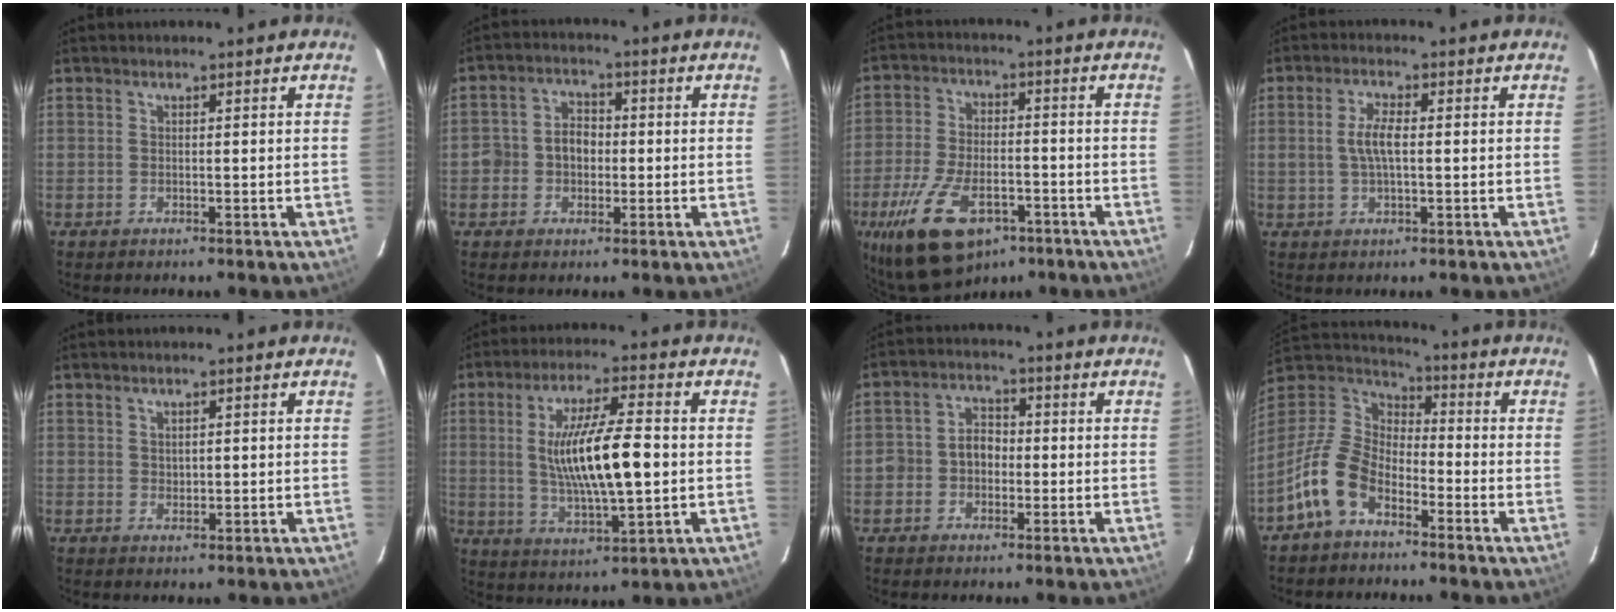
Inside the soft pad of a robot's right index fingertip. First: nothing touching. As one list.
[{"total": 5.3, "force": [-1.1, 4.7, 2.2], "torque": [-0.045, 0.019, -0.019]}, {"total": 16.9, "force": [-9.4, 8.6, 11.1], "torque": [-0.243, -0.028, -0.162]}, {"total": 4.2, "force": [0.1, 1.5, 4.0], "torque": [-0.078, 0.005, 0.006]}, {"total": 1.3, "force": [0.8, 0.9, 0.5], "torque": [-0.006, 0.003, 0.016]}, {"total": 14.1, "force": [0.2, 3.1, 13.7], "torque": [-0.251, -0.006, 0.013]}, {"total": 5.1, "force": [-1.4, 4.4, 2.2], "torque": [-0.044, 0.020, -0.024]}, {"total": 12.8, "force": [-7.1, 7.5, 7.5], "torque": [-0.168, 0.013, -0.145]}]